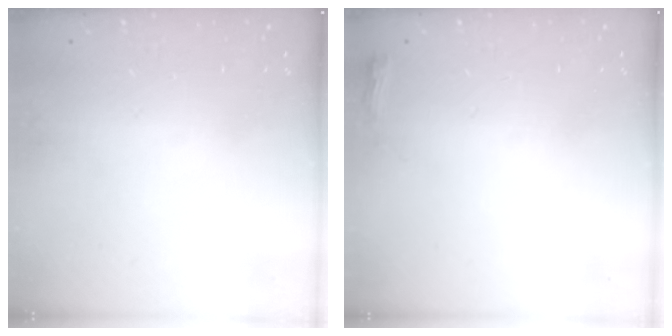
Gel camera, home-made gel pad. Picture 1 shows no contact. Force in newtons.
{"total": 3.5, "press": 3.4, "slide": 0.8}